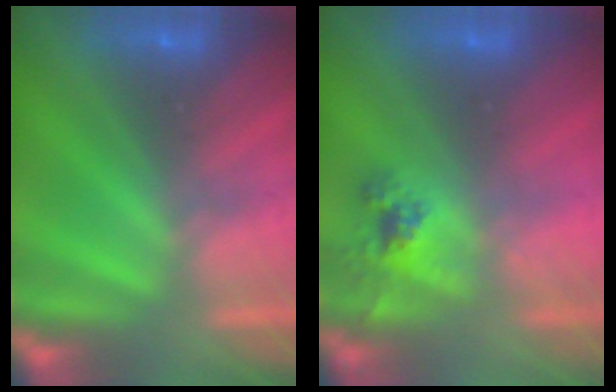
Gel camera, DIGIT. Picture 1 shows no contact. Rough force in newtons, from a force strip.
{"total": 2.6}